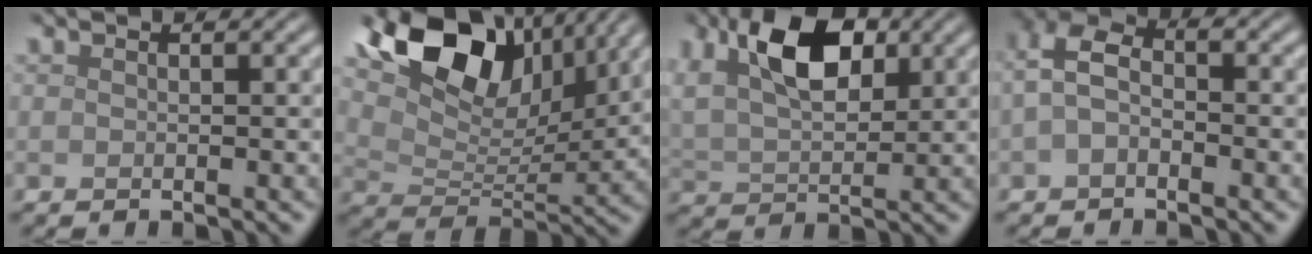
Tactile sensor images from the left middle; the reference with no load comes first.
{"total": 11.9, "force": [7.5, 6.4, 6.8], "torque": [-0.129, 0.004, 0.131]}
{"total": 8.2, "force": [3.6, 4.5, 5.9], "torque": [-0.105, 0.011, 0.058]}
{"total": 3.6, "force": [0.0, 2.4, 2.7], "torque": [-0.061, 0.012, -0.010]}